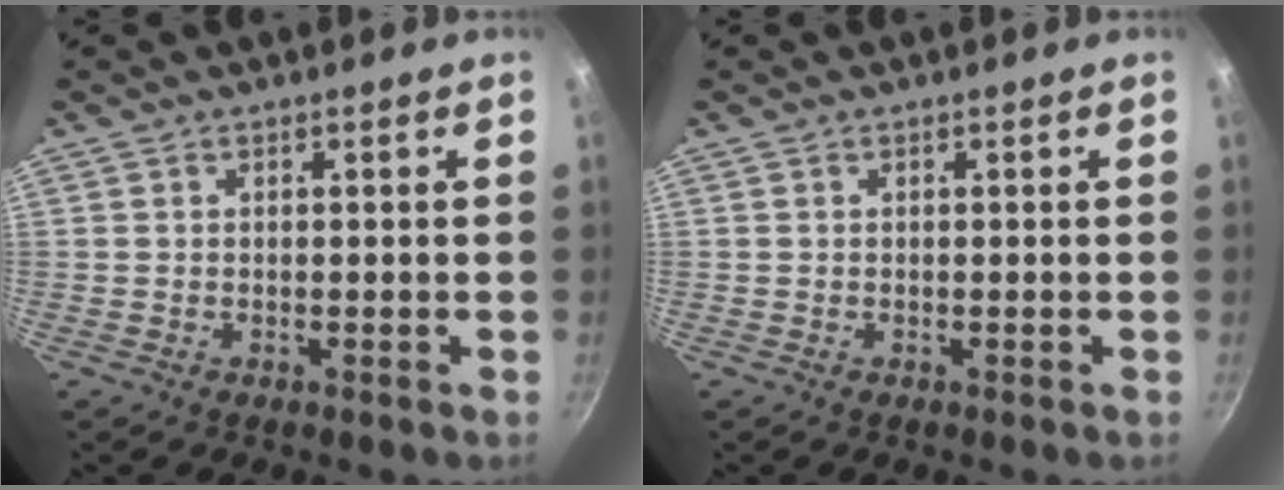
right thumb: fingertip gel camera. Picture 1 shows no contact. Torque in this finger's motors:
{"motor_torque": [0.08, -0.02, 0.12, 0.09, 0.01]}